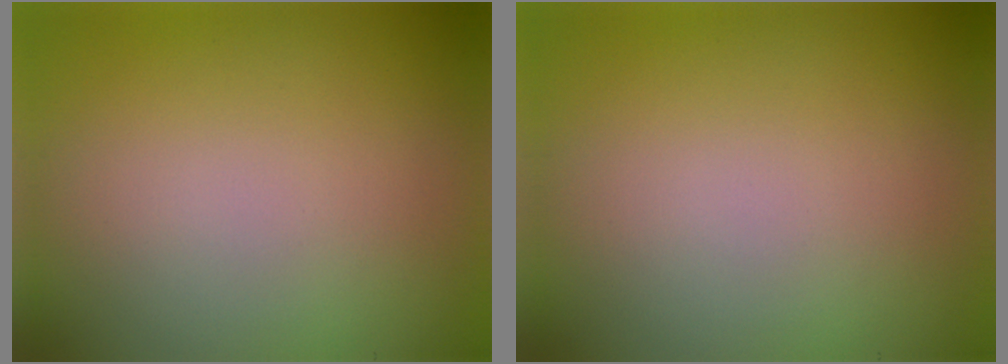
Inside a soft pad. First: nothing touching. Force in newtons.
{"total": 0.0}